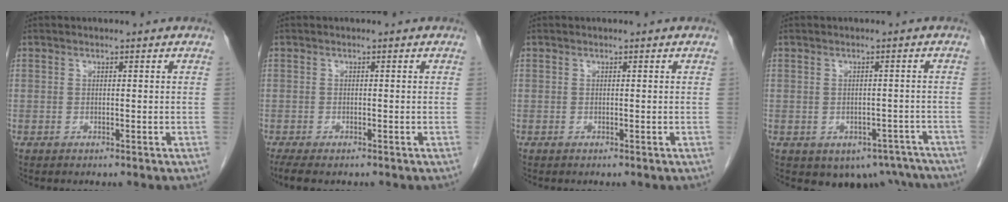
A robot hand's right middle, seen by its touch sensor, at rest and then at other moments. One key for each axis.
{"total": 4.1, "fx": -3.2, "fy": 1.2, "fz": 2.3, "tx": -0.041, "ty": -0.014, "tz": -0.047}
{"total": 0.0}
{"total": 7.8, "fx": -5.4, "fy": 5.1, "fz": 2.2, "tx": -0.009, "ty": 0.013, "tz": -0.064}